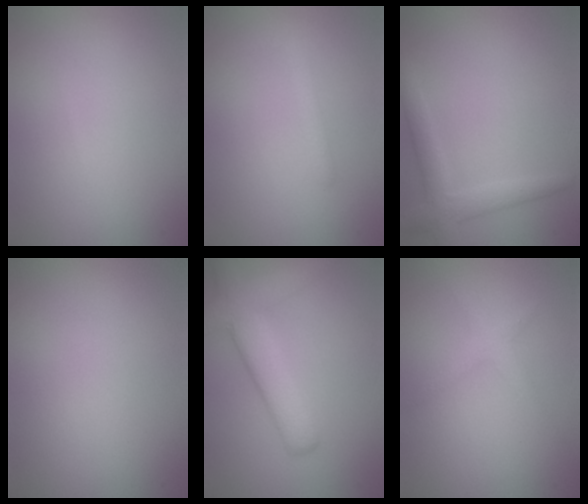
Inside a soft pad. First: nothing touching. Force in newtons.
{"total": 1.1, "press": 1.1, "slide": 0.0}
{"total": 2.7, "press": 2.7, "slide": 0.1}
{"total": 0.0}
{"total": 5.4, "press": 5.3, "slide": 0.4}
{"total": 1.7, "press": 1.7, "slide": 0.1}